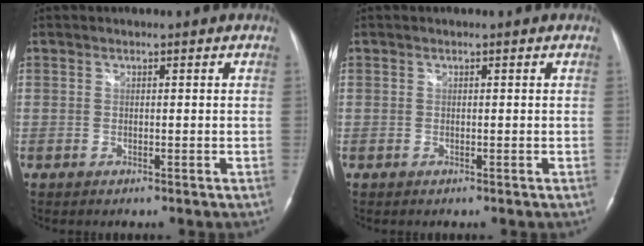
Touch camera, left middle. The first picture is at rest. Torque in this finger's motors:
{"motor_torque": [-0.02, 0.02, 0.02, 0.00]}